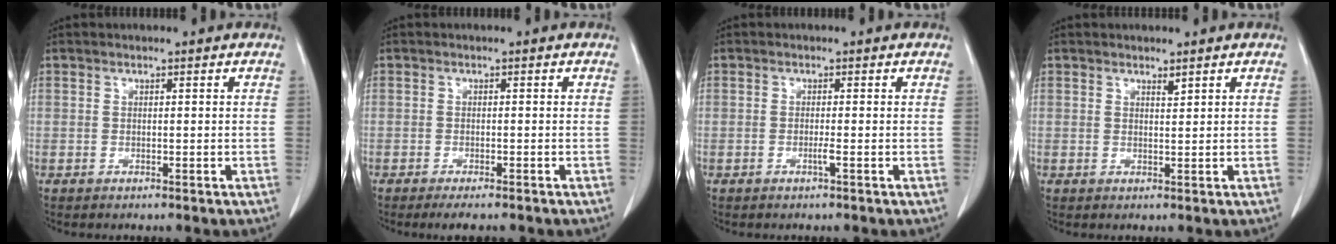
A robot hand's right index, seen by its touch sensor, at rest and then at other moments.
{"total": 4.1, "force": [-3.4, 0.6, 2.2], "torque": [-0.025, -0.008, -0.046]}
{"total": 1.0, "force": [-0.4, -0.2, 0.9], "torque": [-0.016, -0.001, -0.008]}
{"total": 0.9, "force": [0.7, 0.1, 0.4], "torque": [-0.011, -0.007, 0.013]}